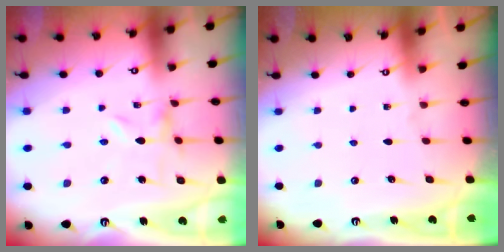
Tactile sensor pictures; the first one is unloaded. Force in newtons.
{"total": 0.0}